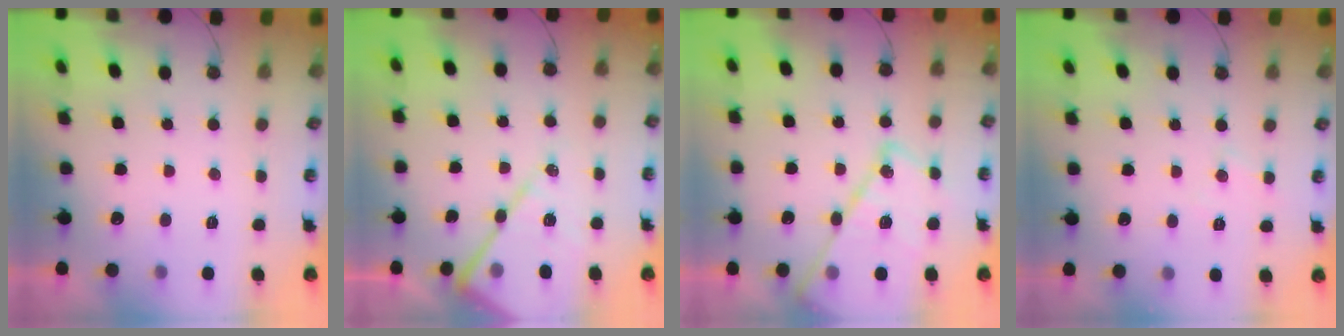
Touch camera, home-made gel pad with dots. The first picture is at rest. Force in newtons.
{"total": 13.8, "press": 13.7, "slide": 1.3}
{"total": 19.6, "press": 19.5, "slide": 1.9}
{"total": 4.7, "press": 4.6, "slide": 0.8}